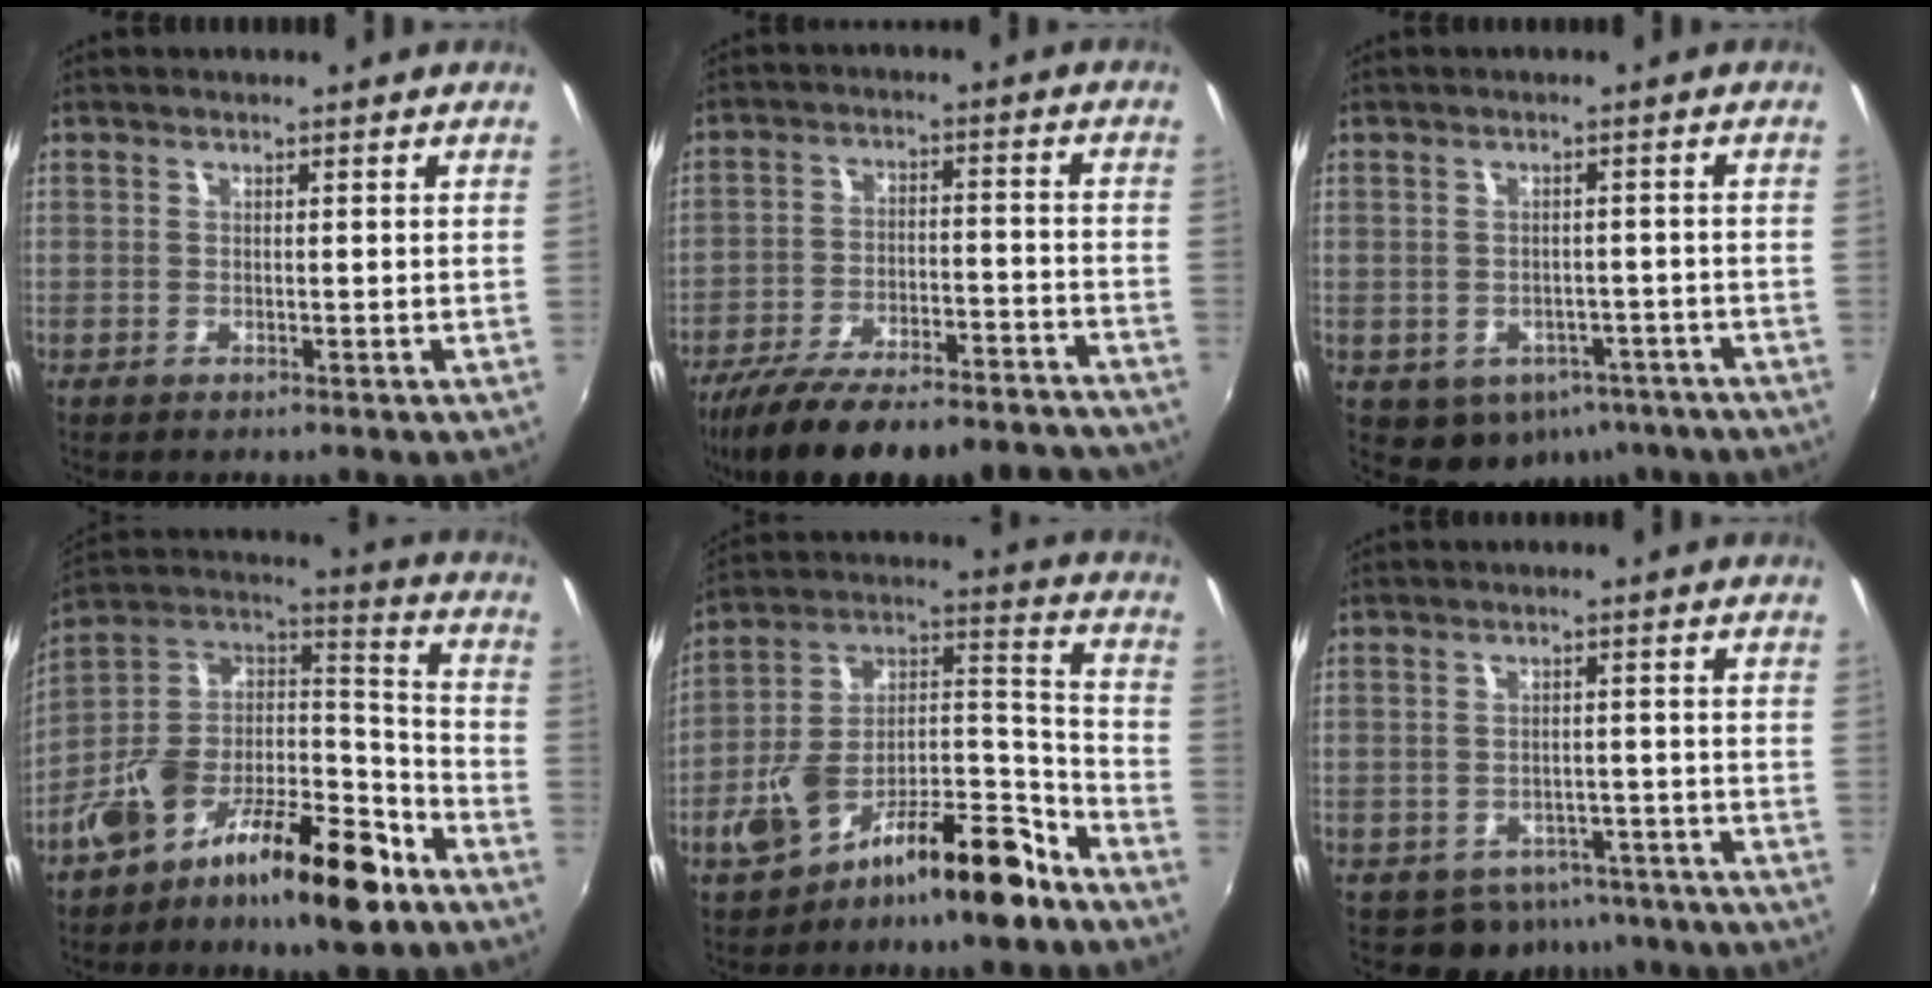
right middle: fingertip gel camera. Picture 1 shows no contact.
{"total": 25.3, "force": [-21.7, 6.1, 11.4], "torque": [-0.207, -0.026, -0.299]}
{"total": 9.1, "force": [-5.0, 6.7, 3.6], "torque": [-0.080, 0.001, -0.042]}
{"total": 20.3, "force": [-12.3, 8.3, 13.9], "torque": [-0.228, 0.023, -0.204]}
{"total": 17.1, "force": [-11.2, 6.0, 11.4], "torque": [-0.181, 0.036, -0.176]}
{"total": 7.5, "force": [-5.1, 5.1, 2.1], "torque": [-0.046, 0.008, -0.055]}